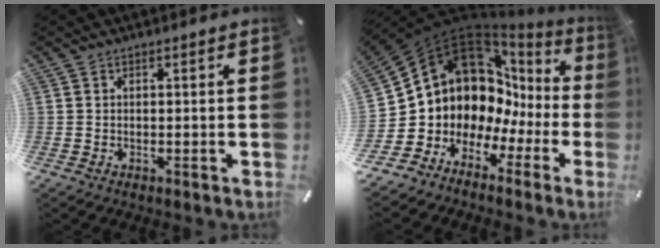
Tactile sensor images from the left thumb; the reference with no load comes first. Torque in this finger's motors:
{"motor_torque": [0.63, 3.08, 2.48, 0.29, 0.24]}